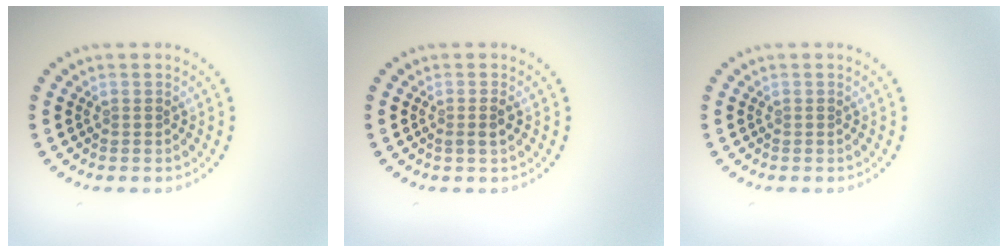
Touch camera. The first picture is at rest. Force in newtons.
{"total": 1.2, "press": 1.0, "slide": 0.7}
{"total": 0.0}